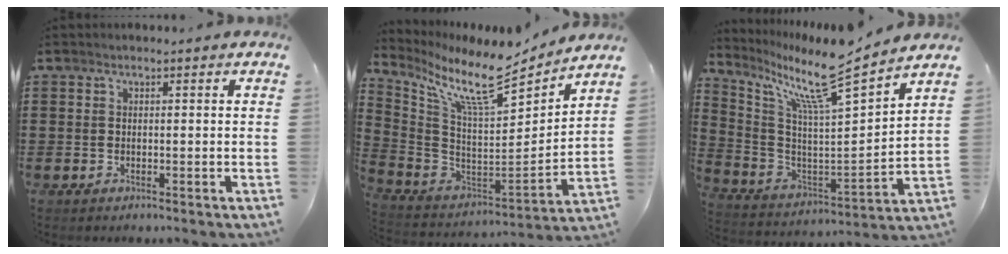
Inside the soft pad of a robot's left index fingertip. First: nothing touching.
{"total": 11.6, "force": [9.0, 1.6, 7.1], "torque": [-0.173, -0.064, 0.151]}
{"total": 11.1, "force": [9.0, 0.3, 6.5], "torque": [-0.162, -0.065, 0.141]}